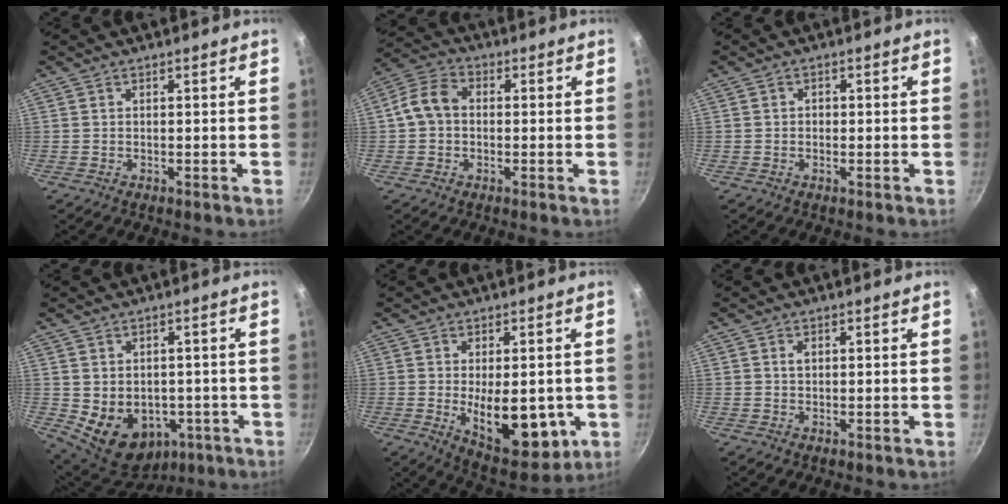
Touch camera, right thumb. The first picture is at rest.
{"total": 7.2, "force": [0.0, 5.6, 4.5], "torque": [-0.071, 0.024, -0.017]}
{"total": 1.2, "force": [-0.2, 1.1, 0.5], "torque": [-0.006, 0.005, -0.004]}
{"total": 13.4, "force": [-3.1, 10.0, 8.3], "torque": [-0.102, -0.004, -0.019]}
{"total": 14.8, "force": [-2.1, 7.6, 12.5], "torque": [-0.139, -0.018, -0.011]}
{"total": 1.4, "force": [0.3, 1.0, 0.9], "torque": [-0.012, 0.002, 0.005]}